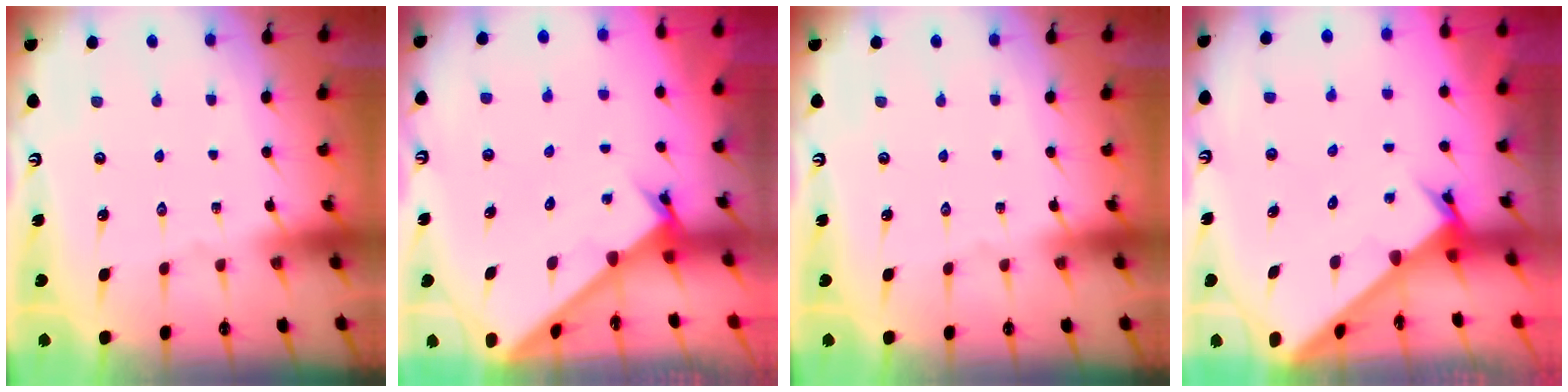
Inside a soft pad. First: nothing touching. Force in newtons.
{"total": 2.3, "press": 2.3, "slide": 0.0}
{"total": 0.0}
{"total": 2.8, "press": 2.8, "slide": 0.3}